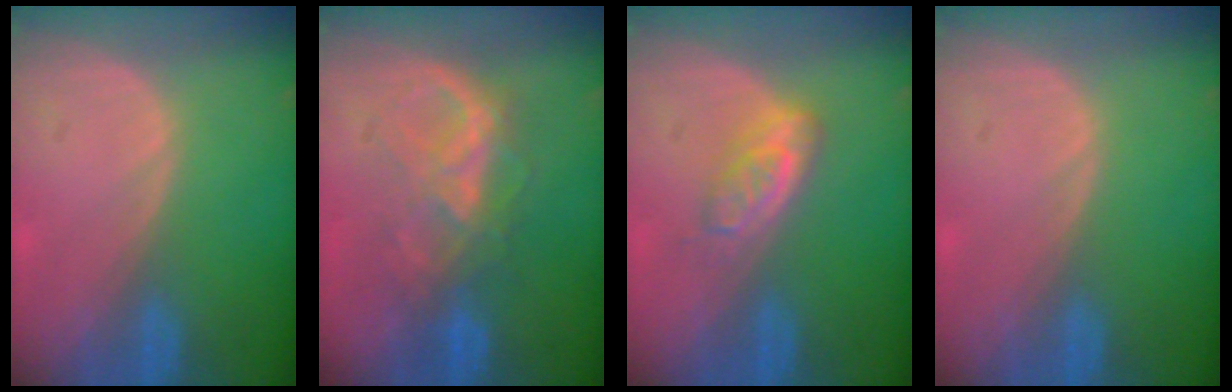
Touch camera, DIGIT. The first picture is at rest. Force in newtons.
{"total": 6.4, "press": 6.4, "slide": 0.7}
{"total": 4.6, "press": 4.2, "slide": 1.9}
{"total": 0.0}